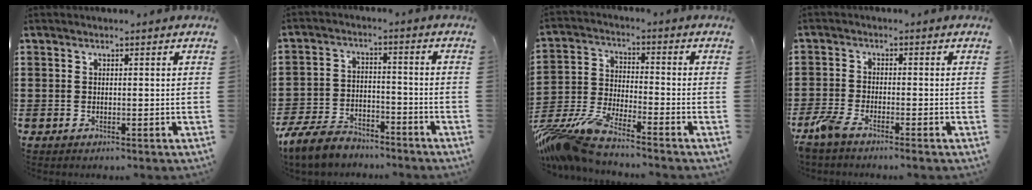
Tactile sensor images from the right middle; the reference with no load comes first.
{"total": 6.8, "force": [-6.2, 2.0, 2.1], "torque": [-0.062, 0.007, -0.126]}
{"total": 8.6, "force": [-7.9, 0.6, 3.2], "torque": [-0.094, -0.012, -0.164]}
{"total": 3.3, "force": [-2.5, 0.6, 2.0], "torque": [-0.070, -0.009, -0.056]}